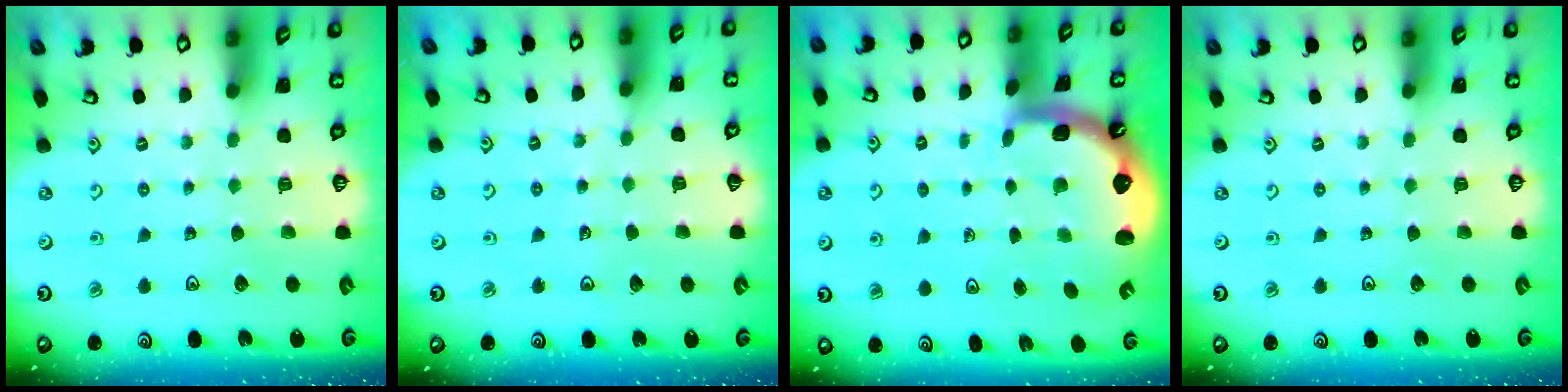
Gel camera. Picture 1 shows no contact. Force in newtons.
{"total": 2.9, "press": 2.9, "slide": 0.2}
{"total": 3.5, "press": 2.6, "slide": 2.3}
{"total": 0.0}